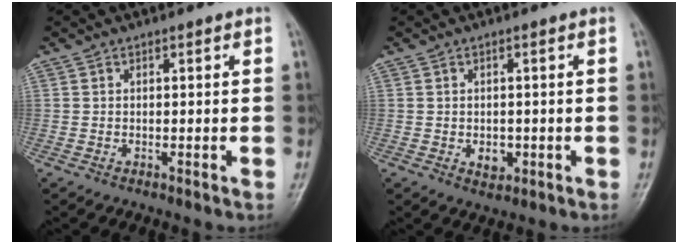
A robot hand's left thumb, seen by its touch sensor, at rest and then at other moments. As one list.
[{"total": 2.9, "force": [-0.5, 2.1, 1.9], "torque": [-0.014, 0.001, -0.001]}]